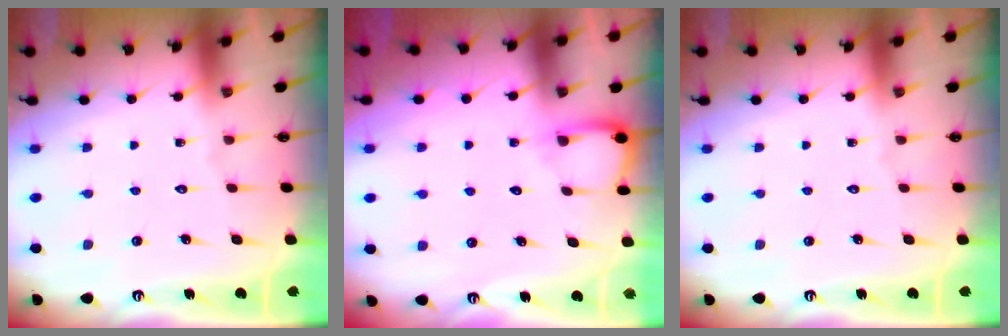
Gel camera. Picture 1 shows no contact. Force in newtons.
{"total": 4.5, "press": 4.4, "slide": 0.5}
{"total": 0.0}